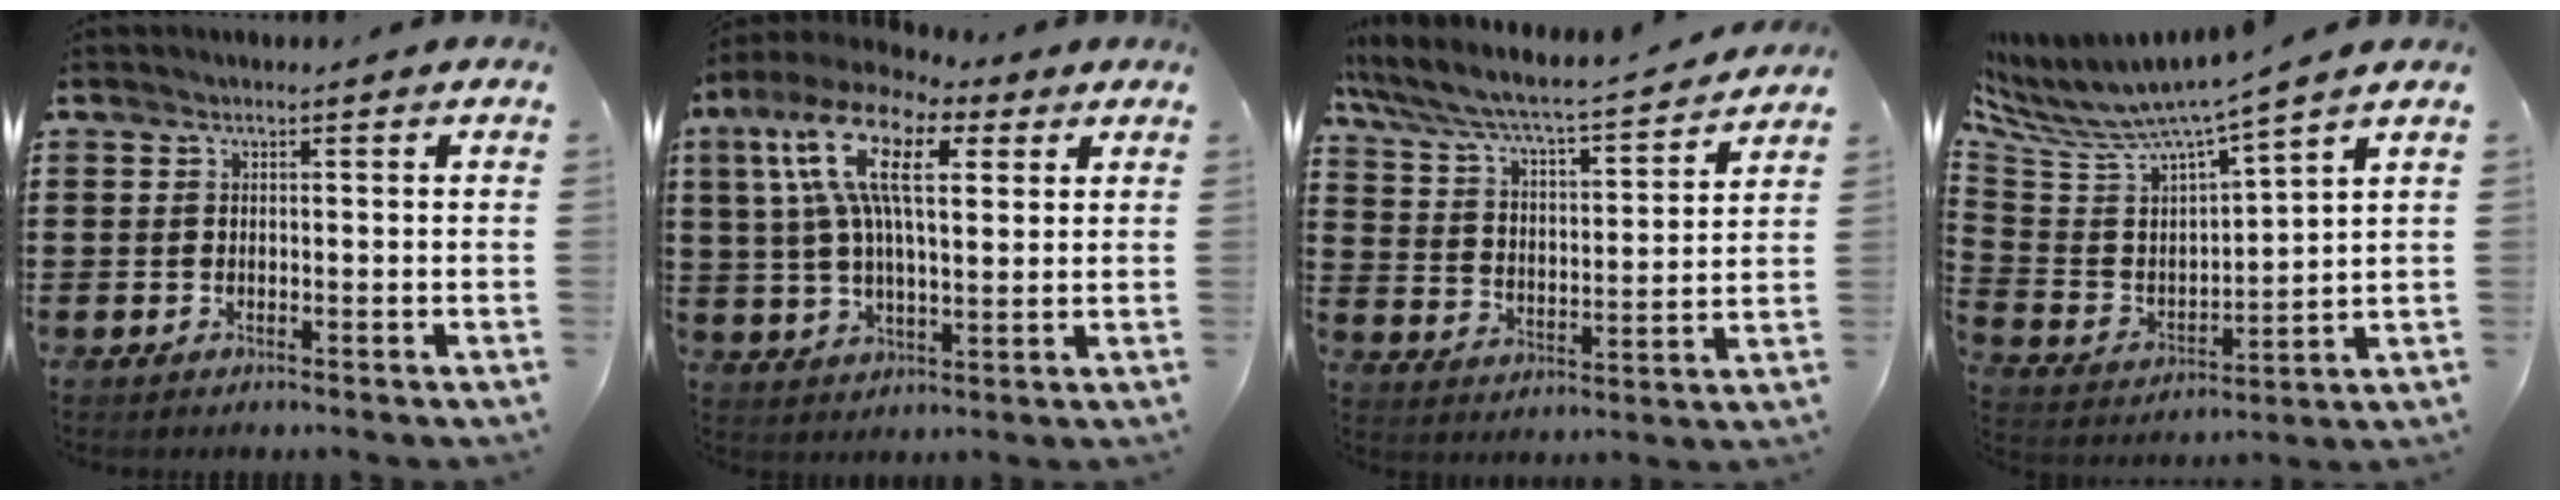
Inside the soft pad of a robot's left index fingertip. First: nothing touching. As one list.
[{"total": 14.6, "force": [6.5, 5.8, 11.7], "torque": [-0.266, -0.010, 0.109]}, {"total": 5.1, "force": [4.6, 0.2, 2.2], "torque": [-0.066, -0.041, 0.068]}, {"total": 5.5, "force": [5.0, 0.2, 2.3], "torque": [-0.073, -0.048, 0.075]}]